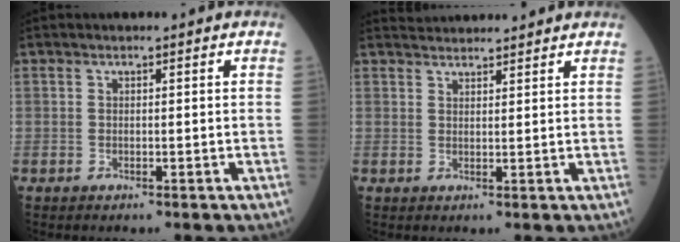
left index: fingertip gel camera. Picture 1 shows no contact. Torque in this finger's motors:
{"motor_torque": [-0.85, -1.29, -0.08, -0.03]}